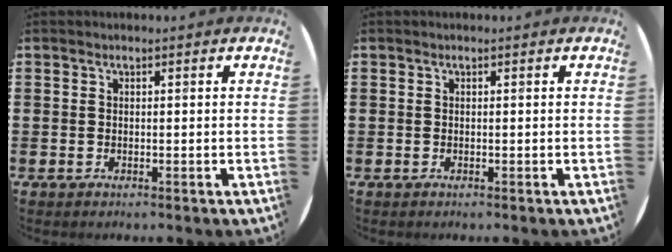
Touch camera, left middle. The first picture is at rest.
{"total": 0.0}